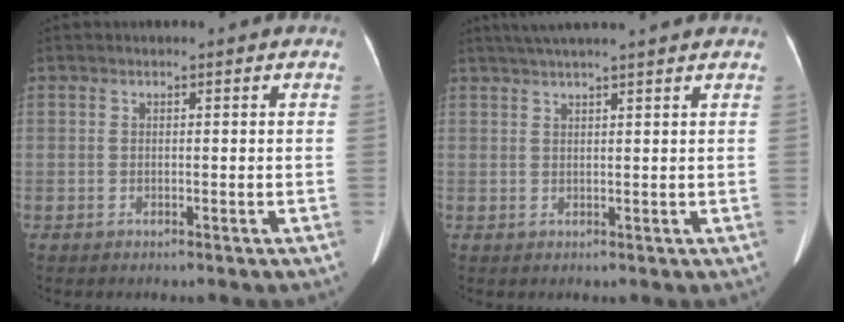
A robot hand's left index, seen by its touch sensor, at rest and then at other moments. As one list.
[{"total": 9.8, "force": [8.3, -0.4, 5.2], "torque": [-0.081, 0.036, 0.105]}]